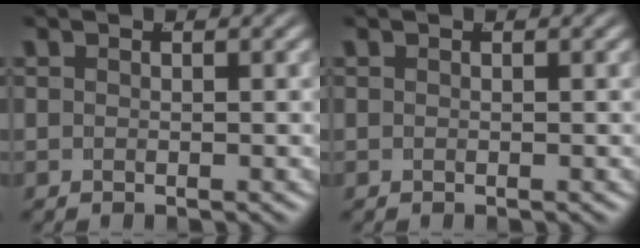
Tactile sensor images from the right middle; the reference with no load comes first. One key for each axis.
{"total": 0.0}